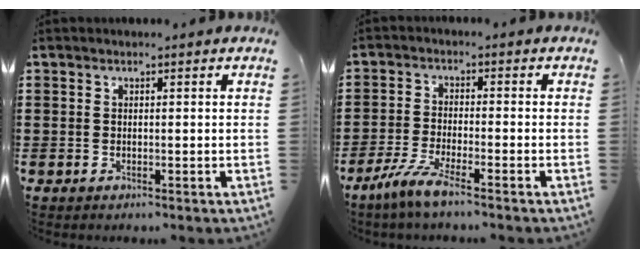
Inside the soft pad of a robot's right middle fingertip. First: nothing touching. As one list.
[{"total": 5.1, "force": [-3.8, 0.2, 3.3], "torque": [-0.088, -0.018, -0.079]}]